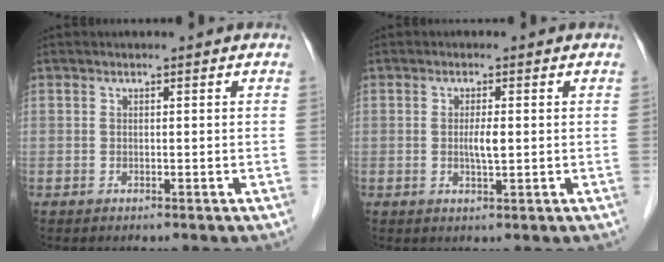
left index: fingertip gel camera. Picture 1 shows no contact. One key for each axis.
{"total": 2.4, "fx": 0.0, "fy": 0.3, "fz": 2.3, "tx": -0.047, "ty": -0.002, "tz": 0.001}